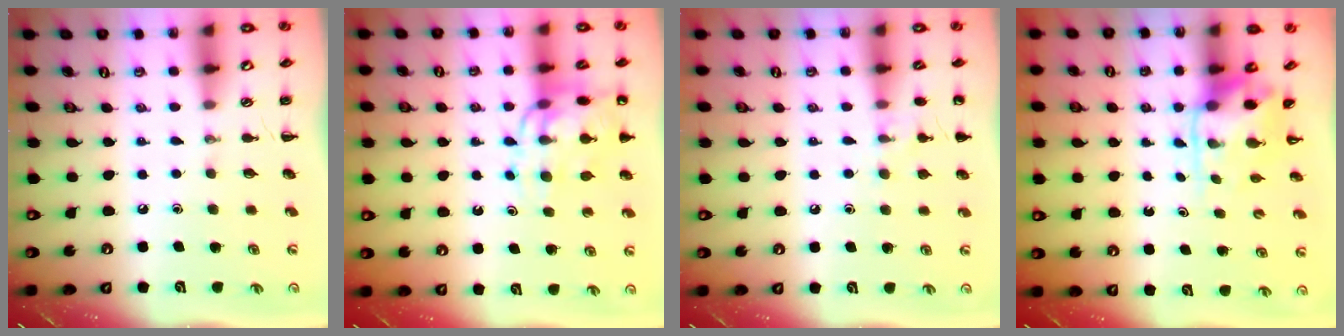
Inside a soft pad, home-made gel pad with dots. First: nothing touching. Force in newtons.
{"total": 12.6, "press": 12.2, "slide": 3.2}
{"total": 7.6, "press": 7.3, "slide": 2.0}
{"total": 3.9, "press": 3.8, "slide": 0.8}